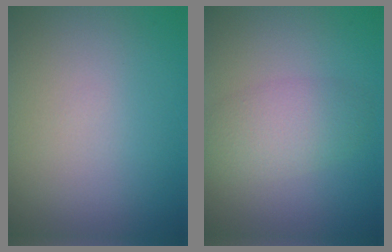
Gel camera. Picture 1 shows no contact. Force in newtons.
{"total": 3.4, "press": 3.4, "slide": 0.3}